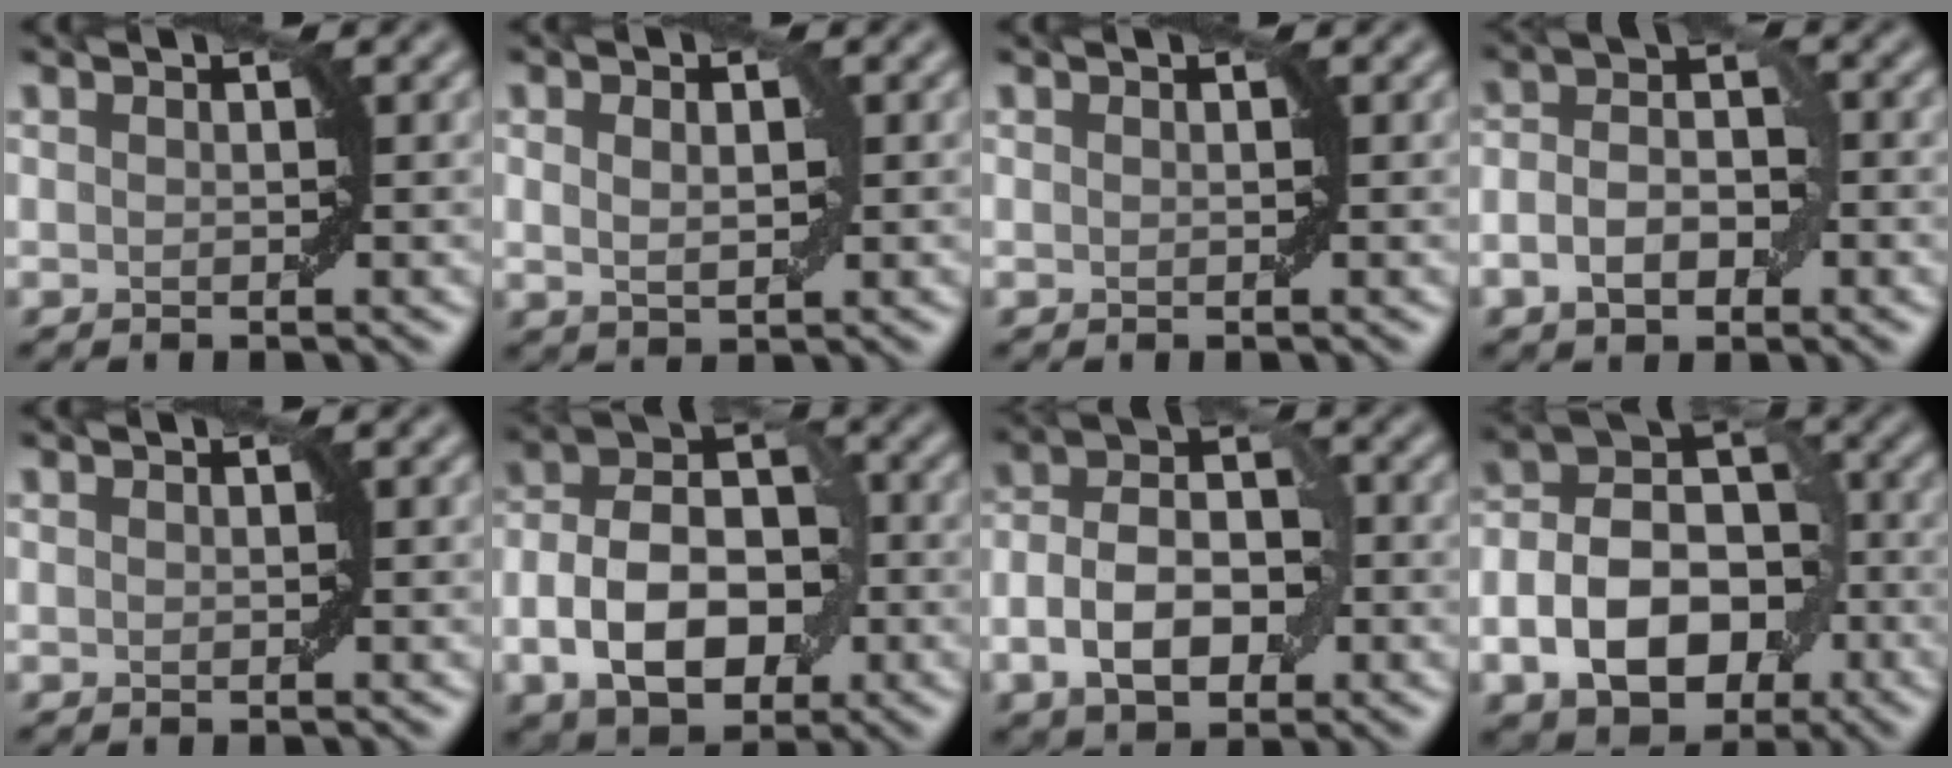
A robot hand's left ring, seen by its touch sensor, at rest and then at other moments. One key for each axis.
{"total": 2.0, "fx": 0.4, "fy": 1.1, "fz": 1.6, "tx": -0.029, "ty": 0.000, "tz": 0.011}
{"total": 0.0}
{"total": 4.5, "fx": -1.5, "fy": 2.6, "fz": 3.3, "tx": -0.058, "ty": 0.006, "tz": -0.030}
{"total": 0.0}
{"total": 9.1, "fx": -2.6, "fy": 5.7, "fz": 6.6, "tx": -0.113, "ty": 0.012, "tz": -0.055}
{"total": 6.9, "fx": -1.9, "fy": 4.0, "fz": 5.3, "tx": -0.095, "ty": 0.010, "tz": -0.038}
{"total": 10.0, "fx": -3.3, "fy": 6.7, "fz": 6.6, "tx": -0.109, "ty": 0.007, "tz": -0.065}